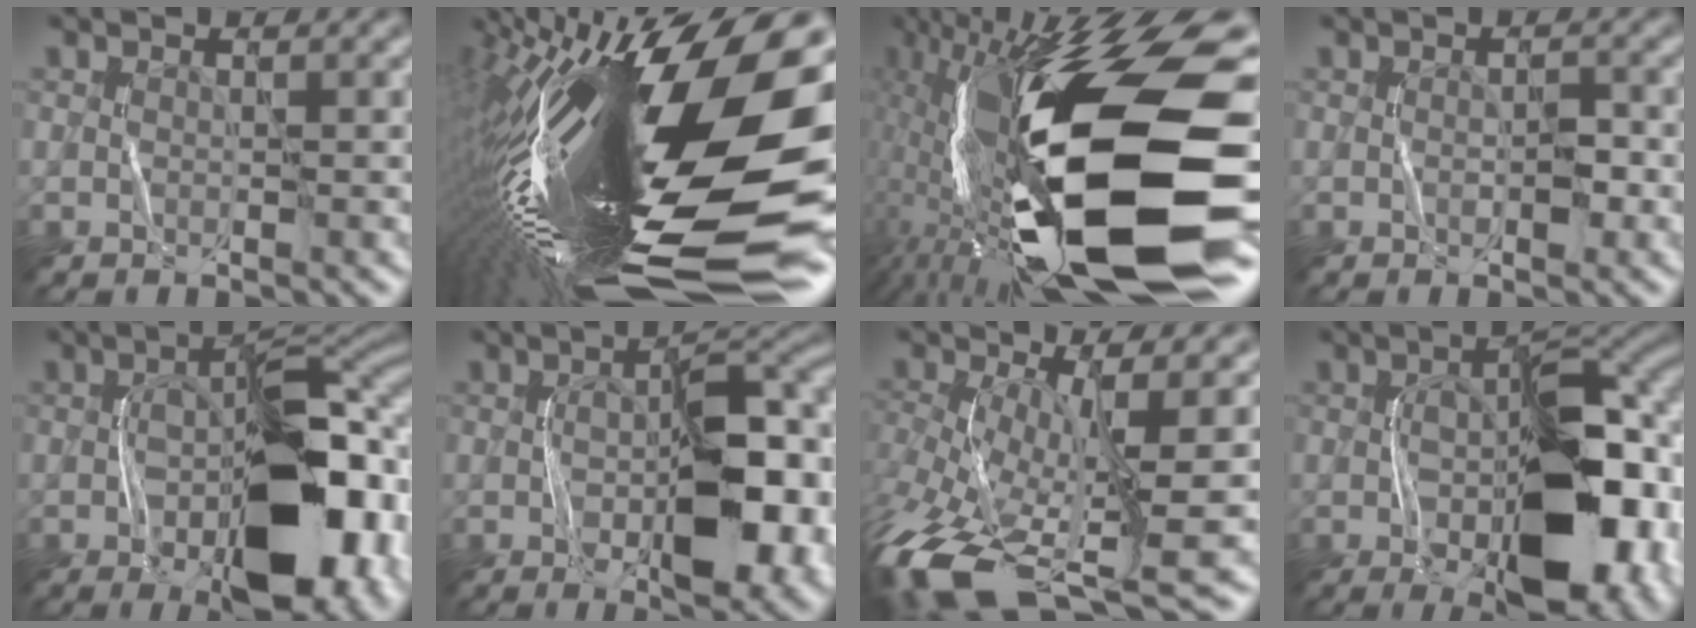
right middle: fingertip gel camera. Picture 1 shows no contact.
{"total": 21.6, "force": [-1.6, 6.0, 20.7], "torque": [-0.365, -0.011, -0.036]}
{"total": 20.1, "force": [-3.0, 6.4, 18.8], "torque": [-0.338, -0.016, -0.056]}
{"total": 1.3, "force": [-0.4, 0.7, 1.0], "torque": [-0.014, 0.002, -0.006]}
{"total": 14.6, "force": [-4.3, 6.7, 12.2], "torque": [-0.159, 0.002, -0.075]}
{"total": 10.7, "force": [-2.3, 4.4, 9.4], "torque": [-0.138, 0.007, -0.035]}
{"total": 13.4, "force": [-5.1, 4.9, 11.4], "torque": [-0.247, -0.029, -0.083]}
{"total": 13.3, "force": [-3.4, 5.9, 11.4], "torque": [-0.168, 0.001, -0.058]}